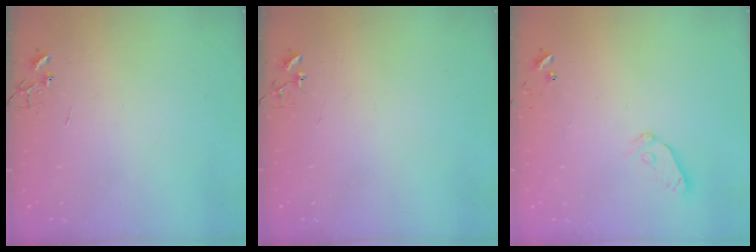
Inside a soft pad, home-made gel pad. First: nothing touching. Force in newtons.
{"total": 3.2, "press": 3.2, "slide": 0.3}
{"total": 7.1, "press": 7.1, "slide": 0.5}